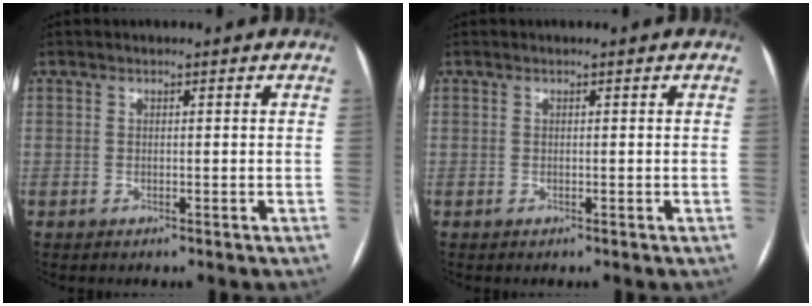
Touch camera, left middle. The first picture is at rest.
{"total": 0.0}